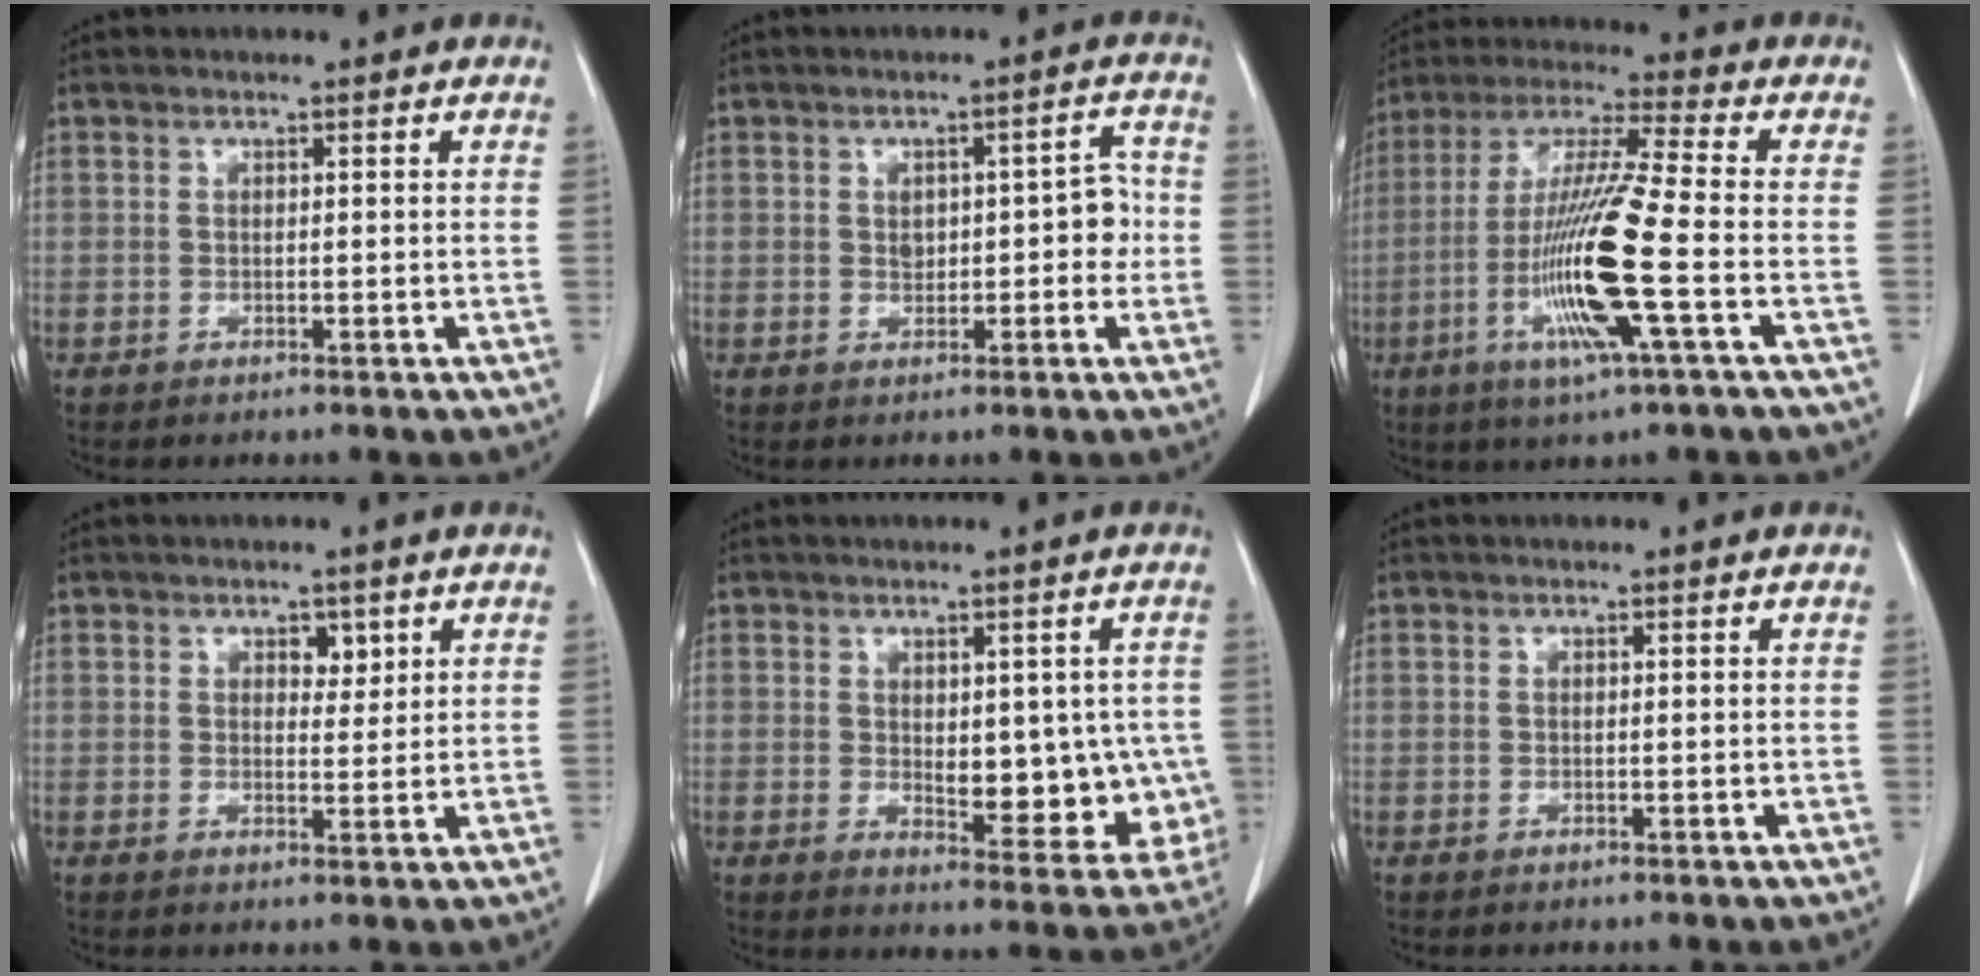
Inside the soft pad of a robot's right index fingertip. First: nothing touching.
{"total": 5.3, "force": [0.0, 2.9, 4.4], "torque": [-0.052, 0.025, 0.007]}
{"total": 15.4, "force": [-4.2, -0.3, 14.8], "torque": [-0.306, -0.015, -0.088]}
{"total": 2.4, "force": [1.3, 1.5, 1.4], "torque": [-0.013, -0.001, 0.020]}
{"total": 11.6, "force": [-0.4, 5.5, 10.2], "torque": [-0.118, -0.007, 0.011]}
{"total": 0.0}